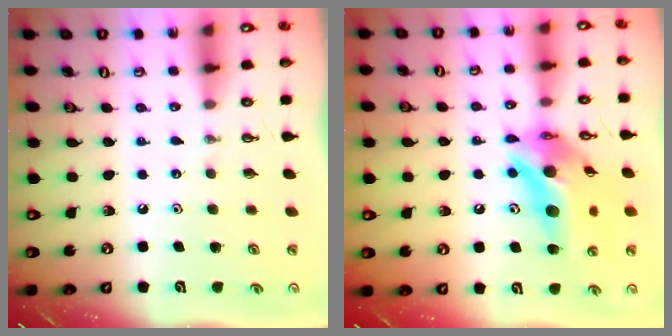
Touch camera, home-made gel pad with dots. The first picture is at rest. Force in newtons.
{"total": 18.3, "press": 18.0, "slide": 3.5}